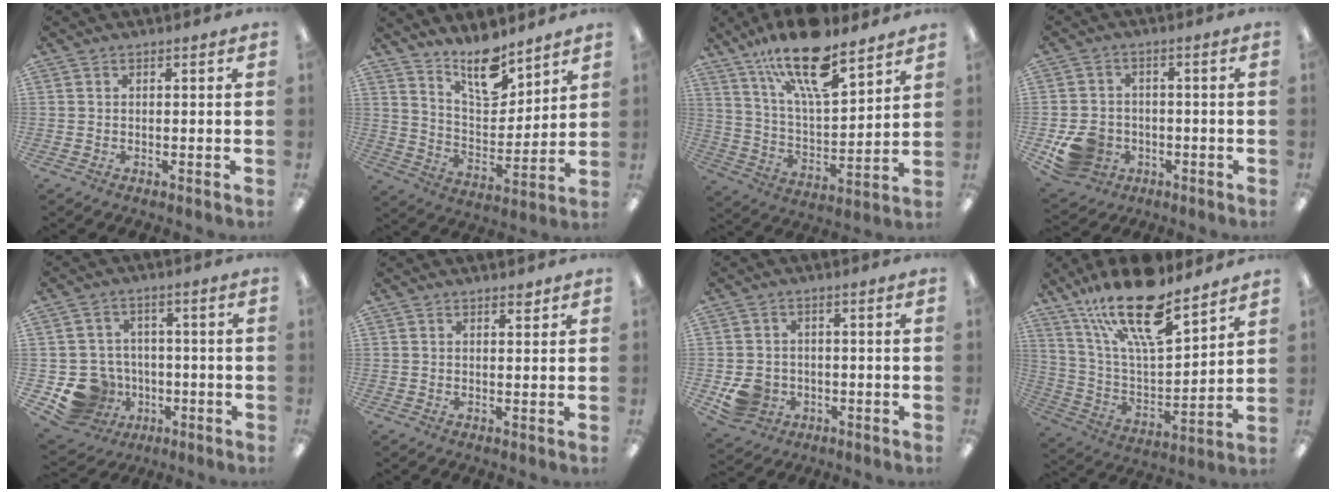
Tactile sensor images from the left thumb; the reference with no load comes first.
{"total": 13.7, "force": [10.8, 5.4, 6.6], "torque": [-0.103, -0.070, 0.190]}
{"total": 20.4, "force": [13.8, 7.1, 13.1], "torque": [-0.219, -0.077, 0.235]}
{"total": 8.6, "force": [-3.3, 7.2, 3.5], "torque": [-0.073, 0.023, -0.053]}
{"total": 10.3, "force": [-3.6, 9.2, 2.8], "torque": [-0.076, 0.028, -0.051]}
{"total": 1.6, "force": [1.4, 0.4, 0.6], "torque": [-0.003, -0.005, 0.024]}
{"total": 5.9, "force": [-1.7, 5.3, 2.1], "torque": [-0.036, 0.016, -0.024]}
{"total": 22.0, "force": [15.2, 7.2, 14.2], "torque": [-0.256, -0.091, 0.259]}